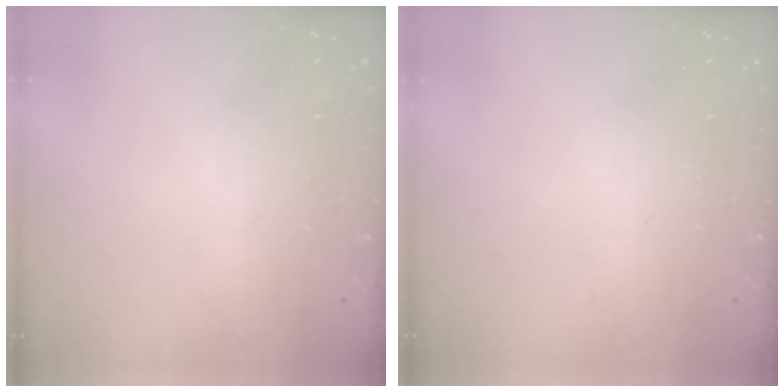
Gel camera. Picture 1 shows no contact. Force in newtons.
{"total": 0.0}